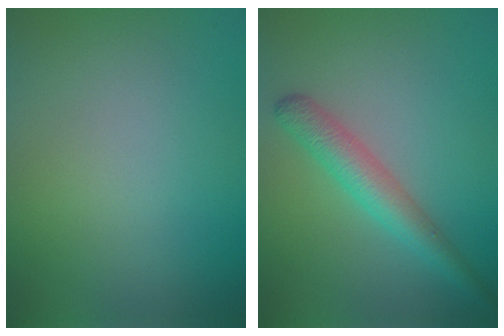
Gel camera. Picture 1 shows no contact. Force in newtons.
{"total": 3.5, "press": 3.5, "slide": 0.0}